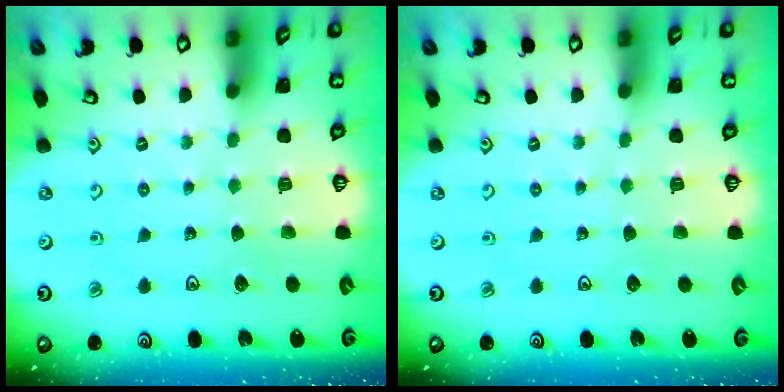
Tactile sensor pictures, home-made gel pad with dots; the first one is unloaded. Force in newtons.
{"total": 0.0}